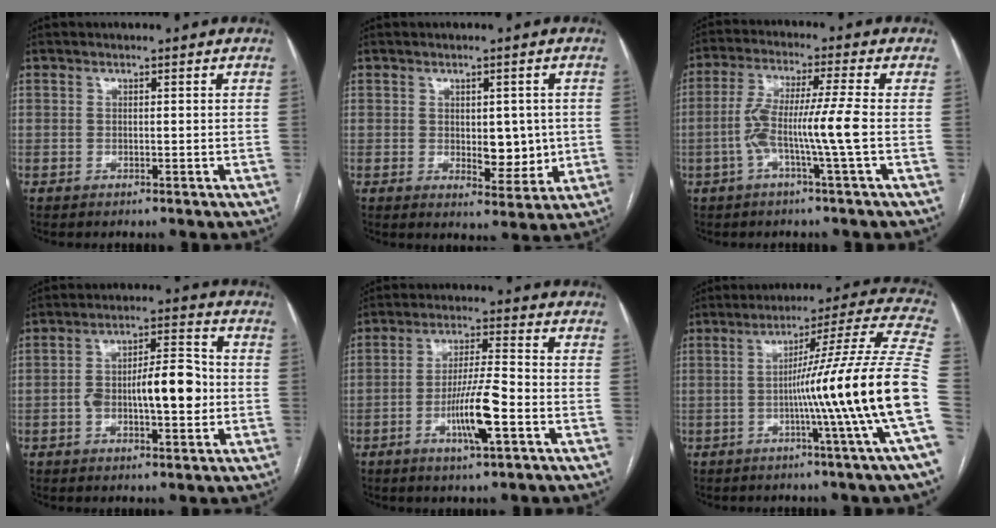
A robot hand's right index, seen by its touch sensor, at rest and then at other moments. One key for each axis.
{"total": 5.9, "fx": 0.1, "fy": 3.1, "fz": 5.1, "tx": -0.063, "ty": -0.006, "tz": 0.012}
{"total": 8.6, "fx": -2.1, "fy": -1.0, "fz": 8.3, "tx": -0.167, "ty": 0.009, "tz": -0.042}
{"total": 10.8, "fx": -1.3, "fy": 3.4, "fz": 10.2, "tx": -0.174, "ty": 0.020, "tz": -0.018}
{"total": 9.2, "fx": -3.3, "fy": 0.6, "fz": 8.6, "tx": -0.160, "ty": -0.005, "tz": -0.060}
{"total": 20.4, "fx": -4.1, "fy": -3.6, "fz": 19.6, "tx": -0.238, "ty": 0.005, "tz": -0.078}